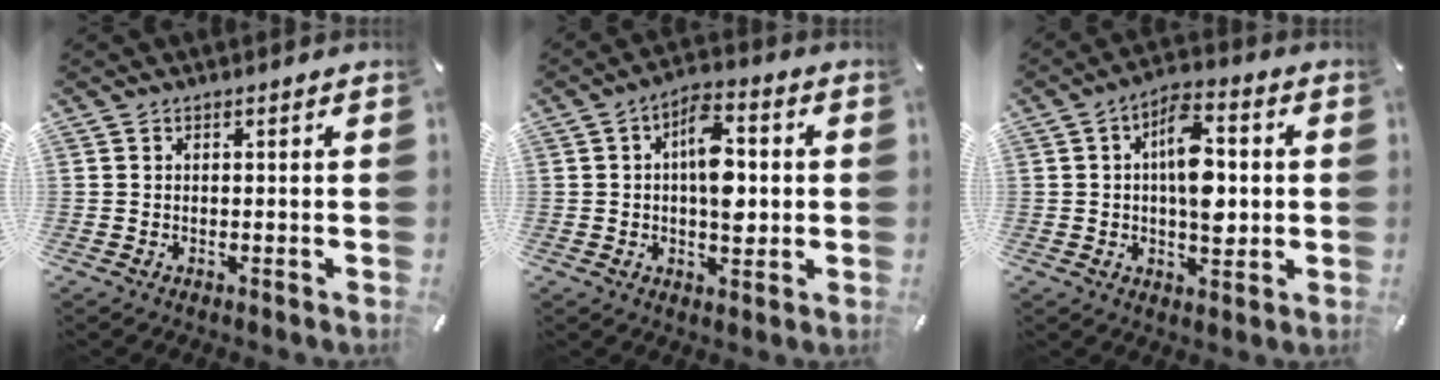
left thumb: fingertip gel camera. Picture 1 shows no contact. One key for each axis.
{"total": 10.9, "fx": 0.7, "fy": 6.2, "fz": 8.9, "tx": -0.119, "ty": -0.001, "tz": 0.008}
{"total": 12.3, "fx": 0.9, "fy": 6.7, "fz": 10.2, "tx": -0.157, "ty": -0.001, "tz": 0.013}